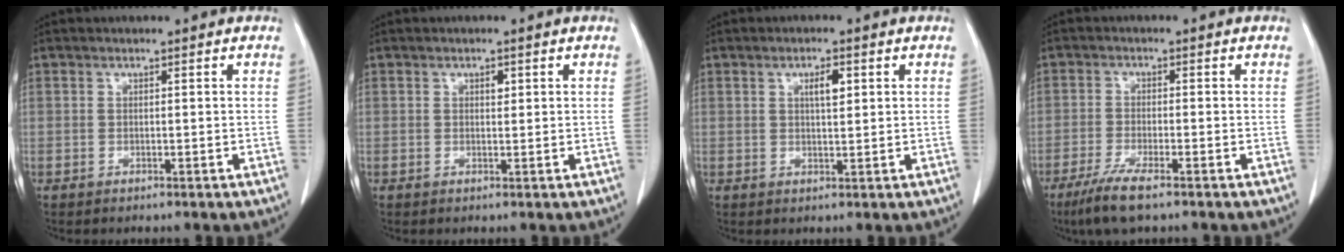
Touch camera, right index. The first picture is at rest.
{"total": 1.2, "force": [0.5, 0.6, 0.9], "torque": [-0.012, -0.001, 0.006]}
{"total": 3.0, "force": [1.1, 0.8, 2.7], "torque": [-0.046, 0.000, 0.017]}
{"total": 5.7, "force": [-3.8, 0.5, 4.2], "torque": [-0.086, -0.015, -0.069]}